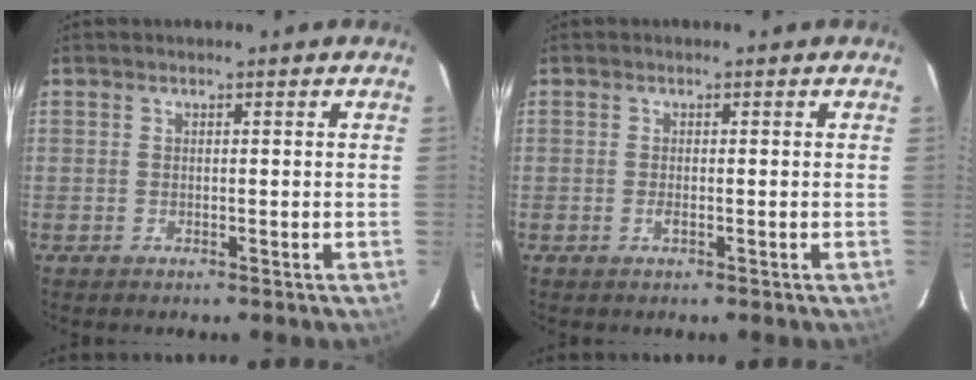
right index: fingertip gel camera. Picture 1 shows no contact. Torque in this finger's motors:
{"motor_torque": [0.31, -0.08, 0.11, 0.02]}